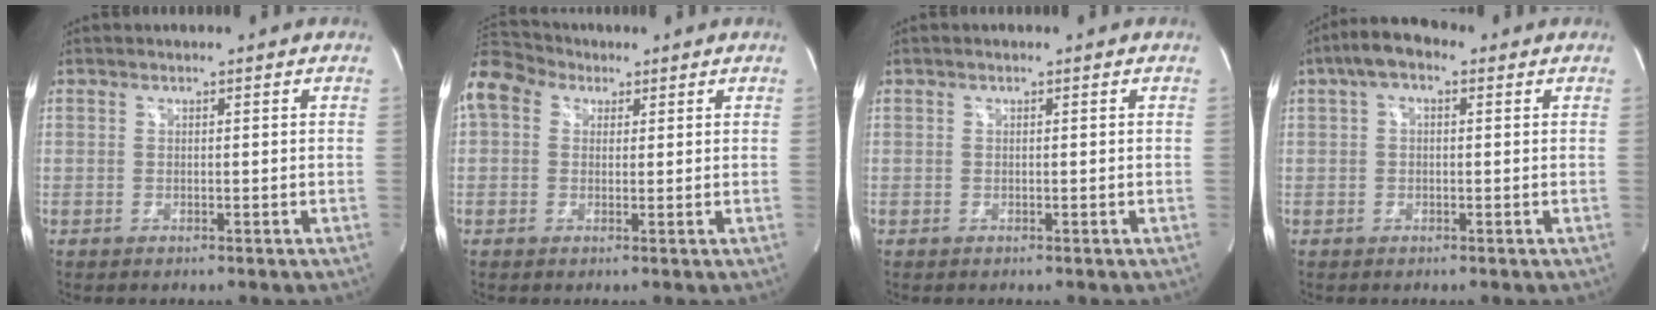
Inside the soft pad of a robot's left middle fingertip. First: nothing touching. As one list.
[{"total": 9.8, "force": [4.8, 7.2, 4.6], "torque": [-0.110, 0.058, 0.090]}, {"total": 0.0}, {"total": 5.0, "force": [2.1, 2.2, 4.0], "torque": [-0.078, 0.029, 0.031]}]